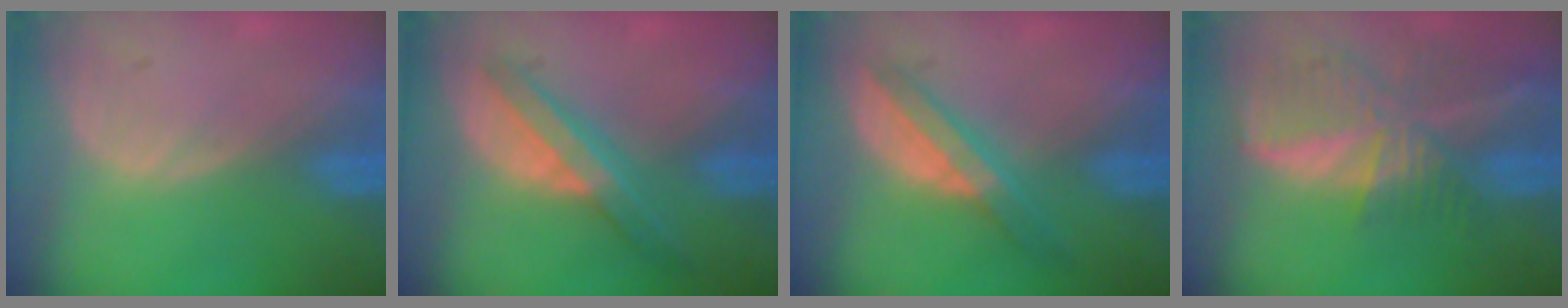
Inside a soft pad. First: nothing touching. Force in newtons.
{"total": 7.0, "press": 5.9, "slide": 3.7}
{"total": 5.5, "press": 5.3, "slide": 1.6}
{"total": 9.5, "press": 8.4, "slide": 4.6}